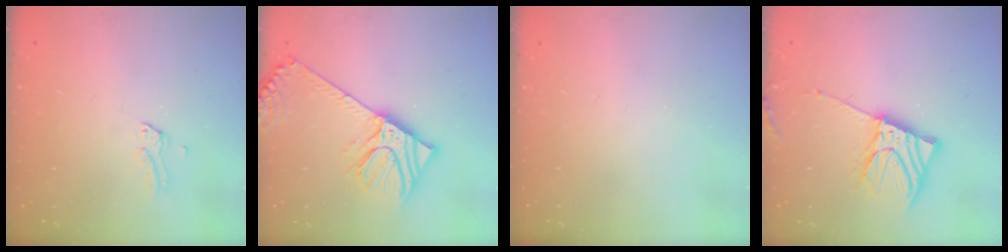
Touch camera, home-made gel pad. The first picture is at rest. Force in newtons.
{"total": 13.8, "press": 13.6, "slide": 2.3}
{"total": 0.0}
{"total": 12.3, "press": 12.1, "slide": 2.2}